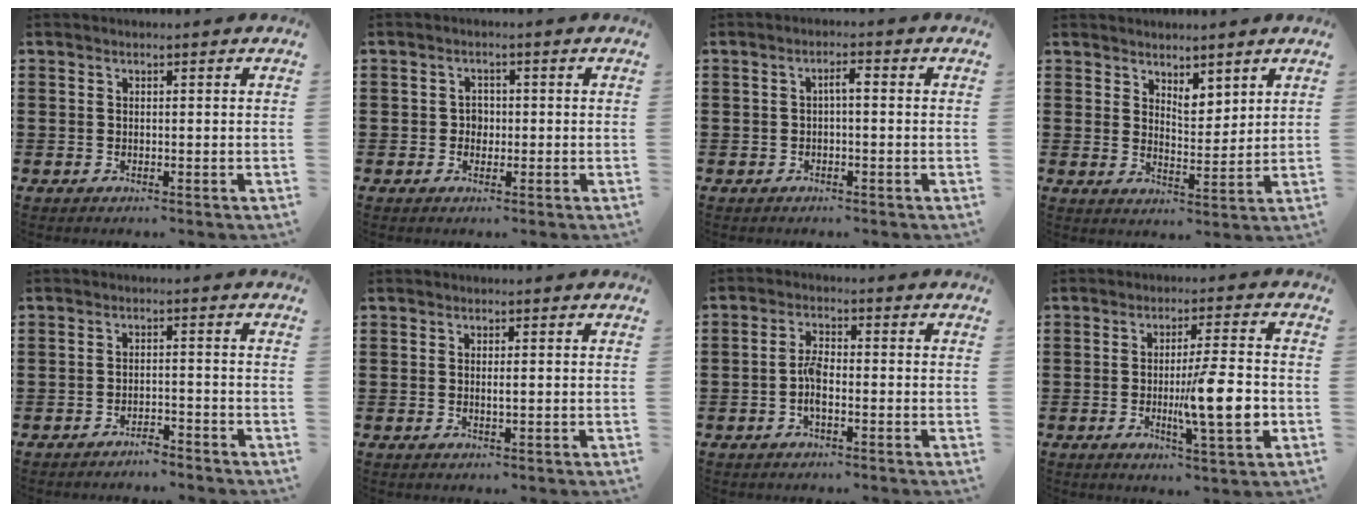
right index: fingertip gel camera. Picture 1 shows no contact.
{"total": 1.7, "force": [-0.3, 1.5, 0.7], "torque": [-0.018, 0.004, -0.007]}
{"total": 1.9, "force": [-0.2, 0.5, 1.8], "torque": [-0.036, 0.005, -0.006]}
{"total": 4.0, "force": [3.5, 1.5, 1.3], "torque": [-0.018, -0.012, 0.060]}
{"total": 2.5, "force": [-2.5, 0.0, 0.3], "torque": [-0.012, -0.001, -0.052]}
{"total": 1.0, "force": [0.0, 0.1, 1.0], "torque": [-0.020, -0.003, 0.000]}
{"total": 3.9, "force": [-1.1, 1.2, 3.5], "torque": [-0.078, -0.002, -0.024]}
{"total": 10.5, "force": [-2.0, 1.4, 10.2], "torque": [-0.156, -0.015, -0.036]}